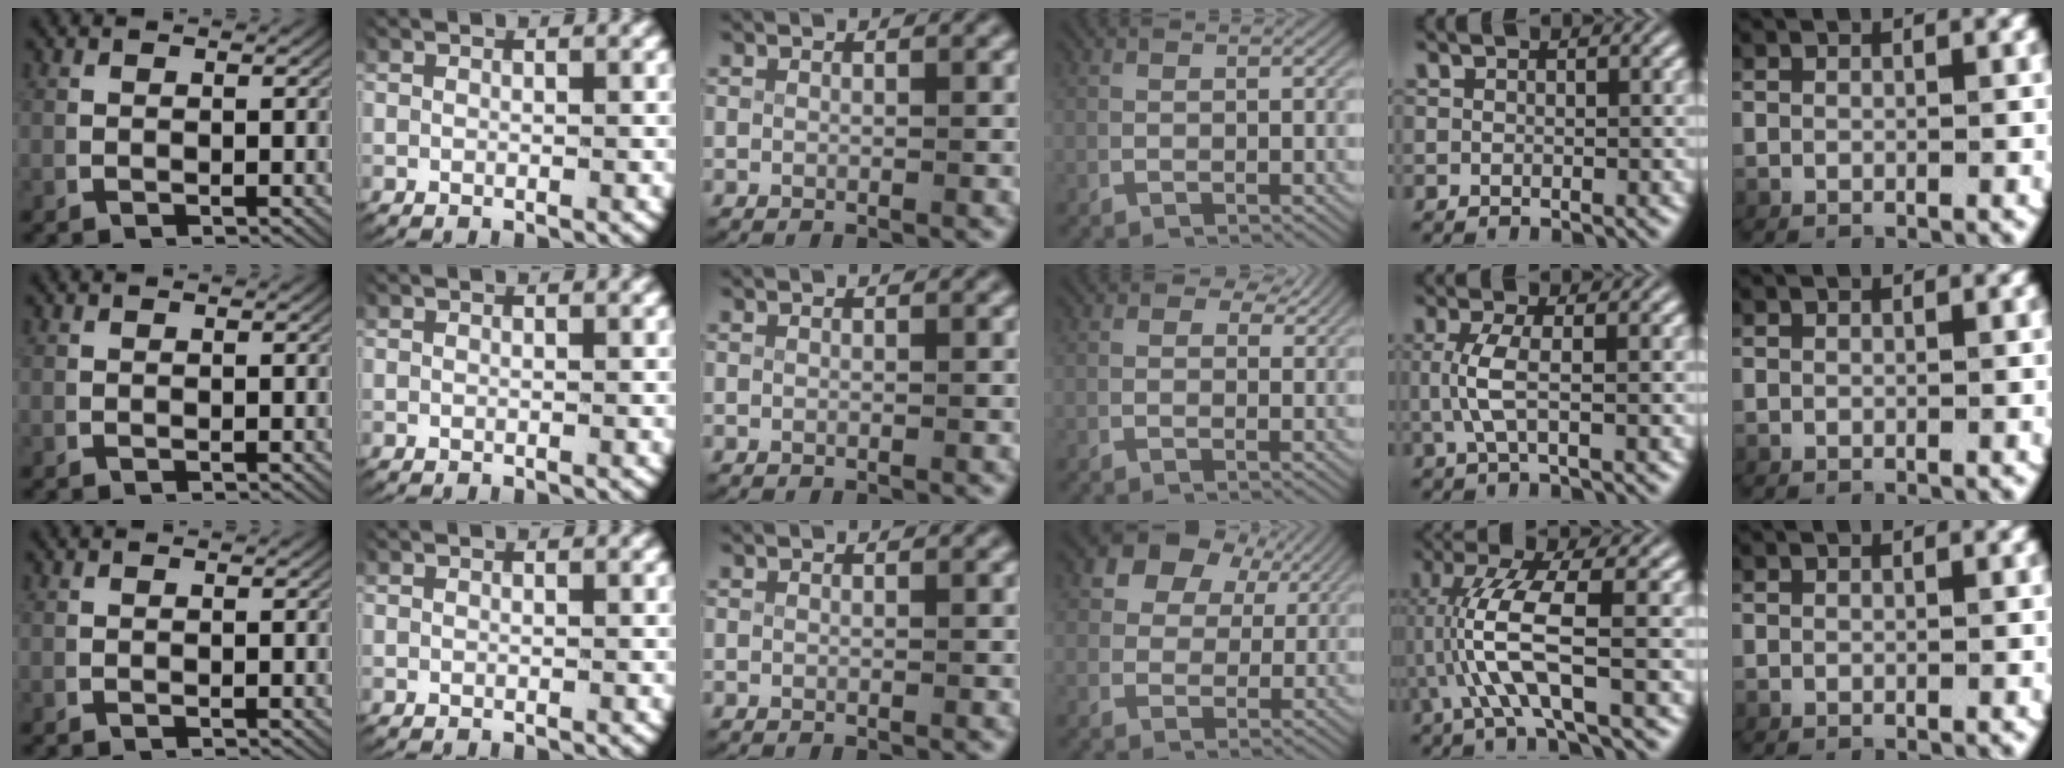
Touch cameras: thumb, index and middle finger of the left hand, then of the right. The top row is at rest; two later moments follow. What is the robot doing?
{"motion": "grasp_and_lifting", "object": "card"}